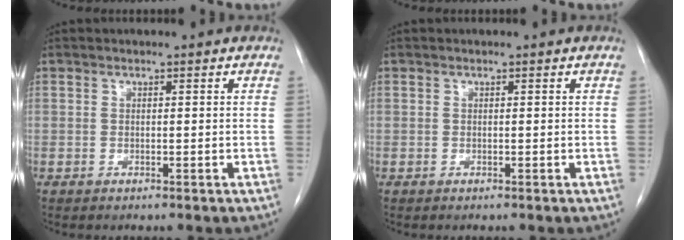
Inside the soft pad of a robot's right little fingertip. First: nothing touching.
{"total": 0.0}